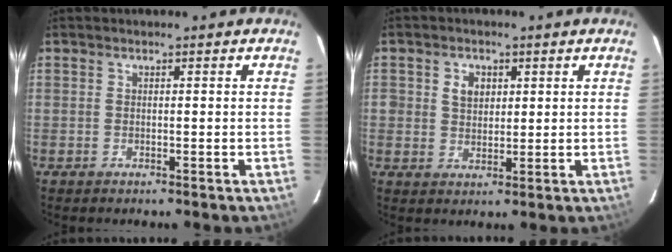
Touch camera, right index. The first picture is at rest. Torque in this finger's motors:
{"motor_torque": [0.07, 0.04, 0.08, 0.04]}